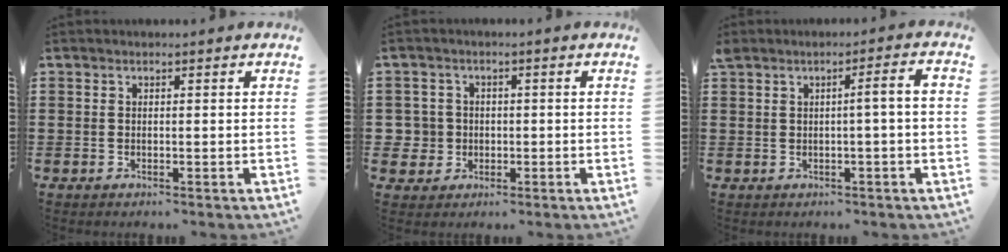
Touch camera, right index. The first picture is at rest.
{"total": 3.4, "force": [-0.7, 3.3, 0.5], "torque": [-0.033, 0.005, -0.019]}
{"total": 2.7, "force": [-0.3, -0.3, 2.6], "torque": [-0.046, -0.002, -0.009]}